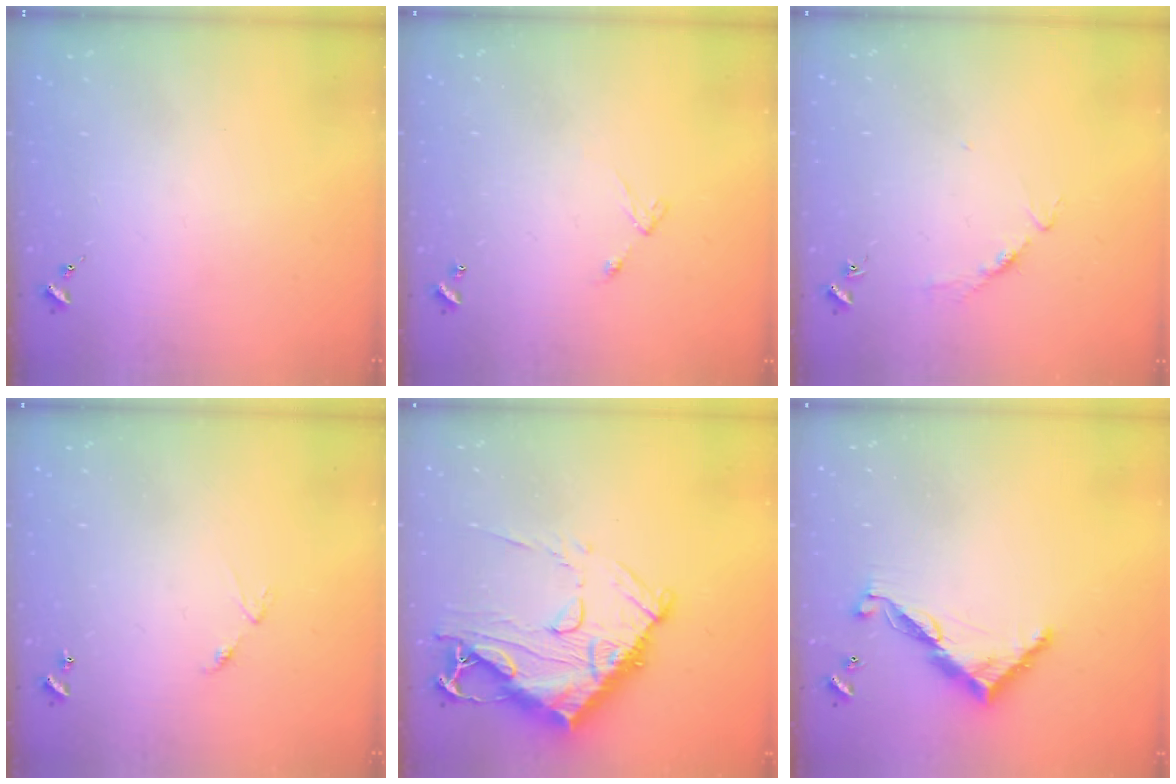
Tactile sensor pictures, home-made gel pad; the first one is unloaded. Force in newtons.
{"total": 5.4, "press": 5.4, "slide": 0.4}
{"total": 3.3, "press": 3.3, "slide": 0.4}
{"total": 5.5, "press": 5.5, "slide": 0.3}
{"total": 18.4, "press": 18.3, "slide": 1.8}
{"total": 10.6, "press": 10.6, "slide": 0.4}